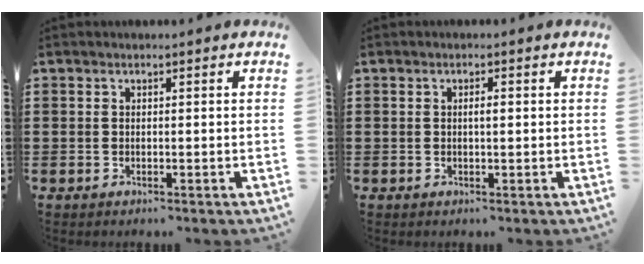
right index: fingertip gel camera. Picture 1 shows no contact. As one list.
[{"total": 1.3, "force": [0.1, 0.3, 1.3], "torque": [-0.024, 0.002, 0.000]}]